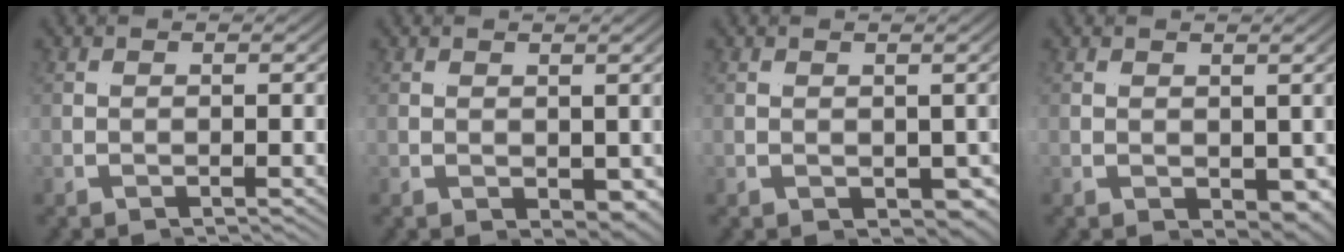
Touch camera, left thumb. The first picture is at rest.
{"total": 1.4, "force": [0.6, 0.5, 1.1], "torque": [-0.017, 0.003, 0.008]}
{"total": 2.9, "force": [-0.3, 1.9, 2.2], "torque": [-0.032, -0.009, 0.003]}
{"total": 1.7, "force": [0.5, 0.8, 1.4], "torque": [-0.021, 0.002, 0.008]}